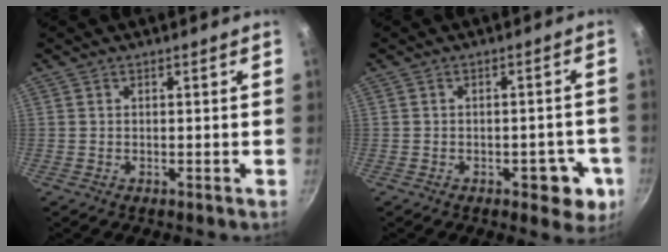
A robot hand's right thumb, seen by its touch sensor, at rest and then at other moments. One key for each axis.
{"total": 6.4, "fx": -2.8, "fy": 3.1, "fz": 4.8, "tx": -0.032, "ty": 0.018, "tz": -0.031}